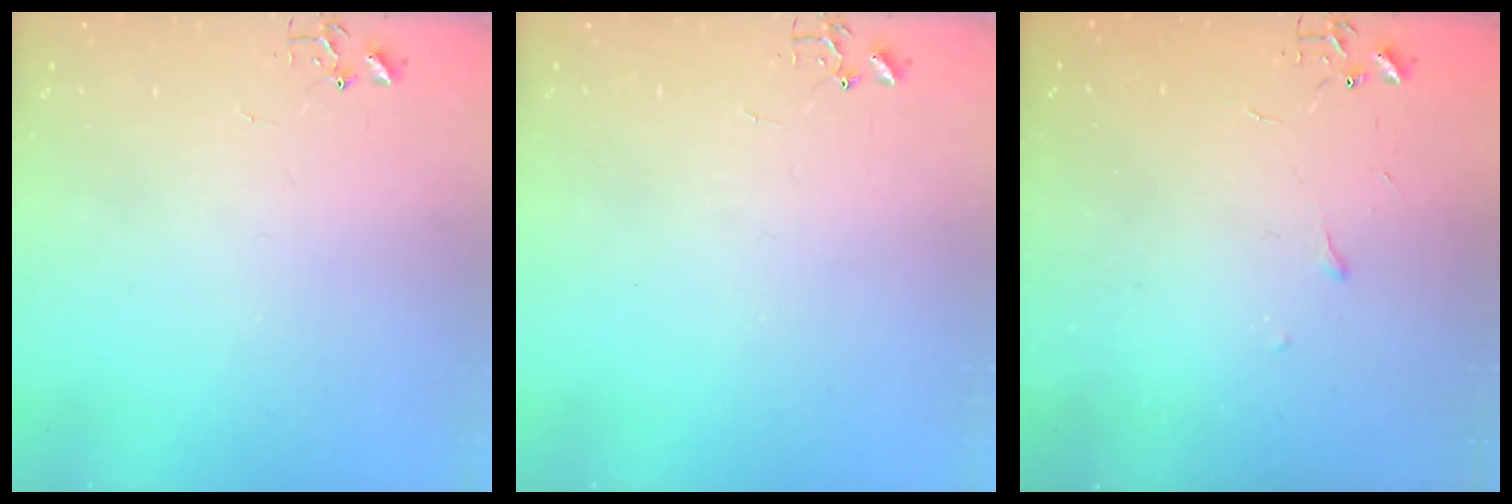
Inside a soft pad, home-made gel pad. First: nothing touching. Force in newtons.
{"total": 0.0}
{"total": 3.3, "press": 3.3, "slide": 0.5}